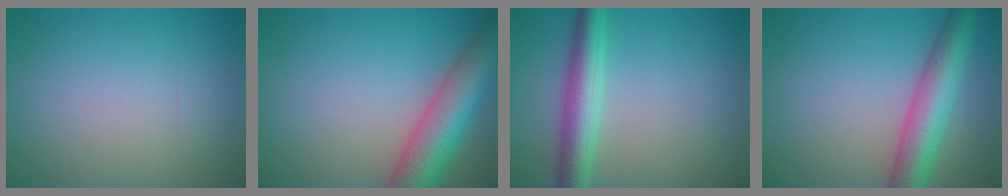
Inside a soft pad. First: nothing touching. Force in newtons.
{"total": 8.6, "press": 8.6, "slide": 0.5}
{"total": 4.6, "press": 4.6, "slide": 0.1}
{"total": 6.5, "press": 6.5, "slide": 0.2}